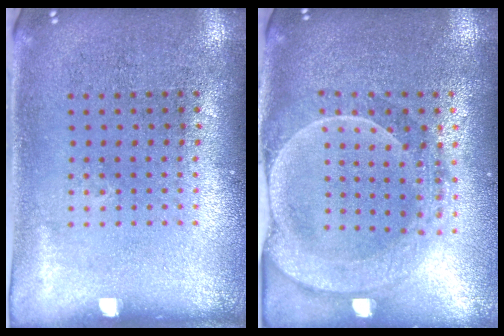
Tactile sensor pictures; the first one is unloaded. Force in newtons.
{"total": 2.3, "press": 2.1, "slide": 0.9}